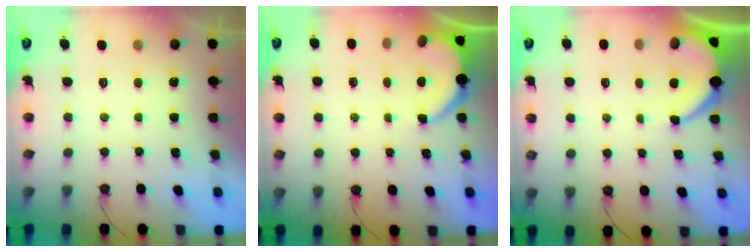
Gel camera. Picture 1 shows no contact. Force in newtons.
{"total": 5.0, "press": 5.0, "slide": 0.5}
{"total": 4.7, "press": 4.7, "slide": 0.4}